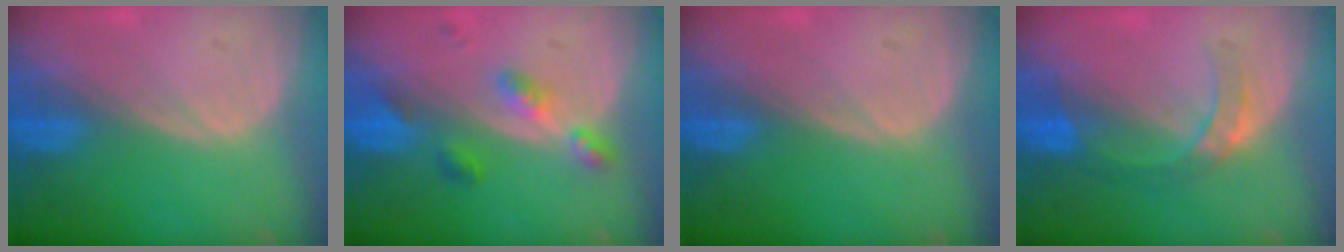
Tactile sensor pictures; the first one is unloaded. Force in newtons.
{"total": 4.6, "press": 4.4, "slide": 1.5}
{"total": 0.0}
{"total": 4.7, "press": 4.6, "slide": 1.0}